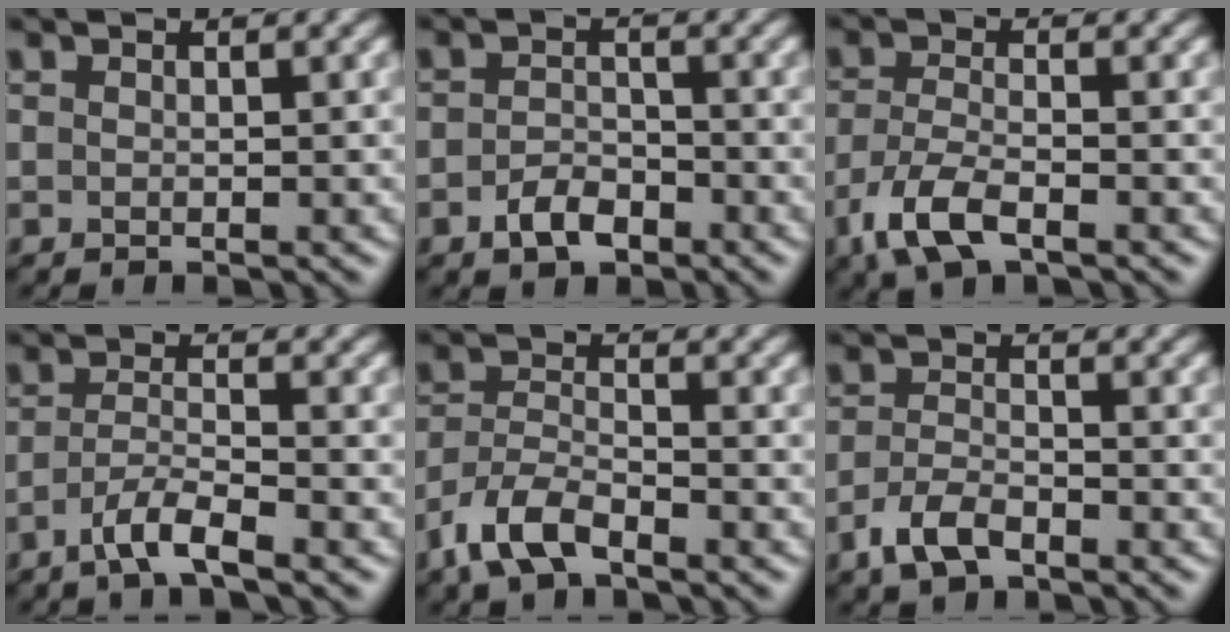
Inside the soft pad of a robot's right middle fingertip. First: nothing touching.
{"total": 2.7, "force": [-1.5, 1.6, 1.6], "torque": [-0.028, 0.004, -0.030]}
{"total": 4.6, "force": [-2.7, 1.8, 3.3], "torque": [-0.077, -0.007, -0.060]}
{"total": 3.3, "force": [-2.2, 0.5, 2.5], "torque": [-0.048, 0.003, -0.050]}
{"total": 4.6, "force": [-3.1, 1.8, 2.8], "torque": [-0.058, -0.002, -0.070]}
{"total": 3.2, "force": [-2.1, 1.4, 2.0], "torque": [-0.043, 0.002, -0.047]}